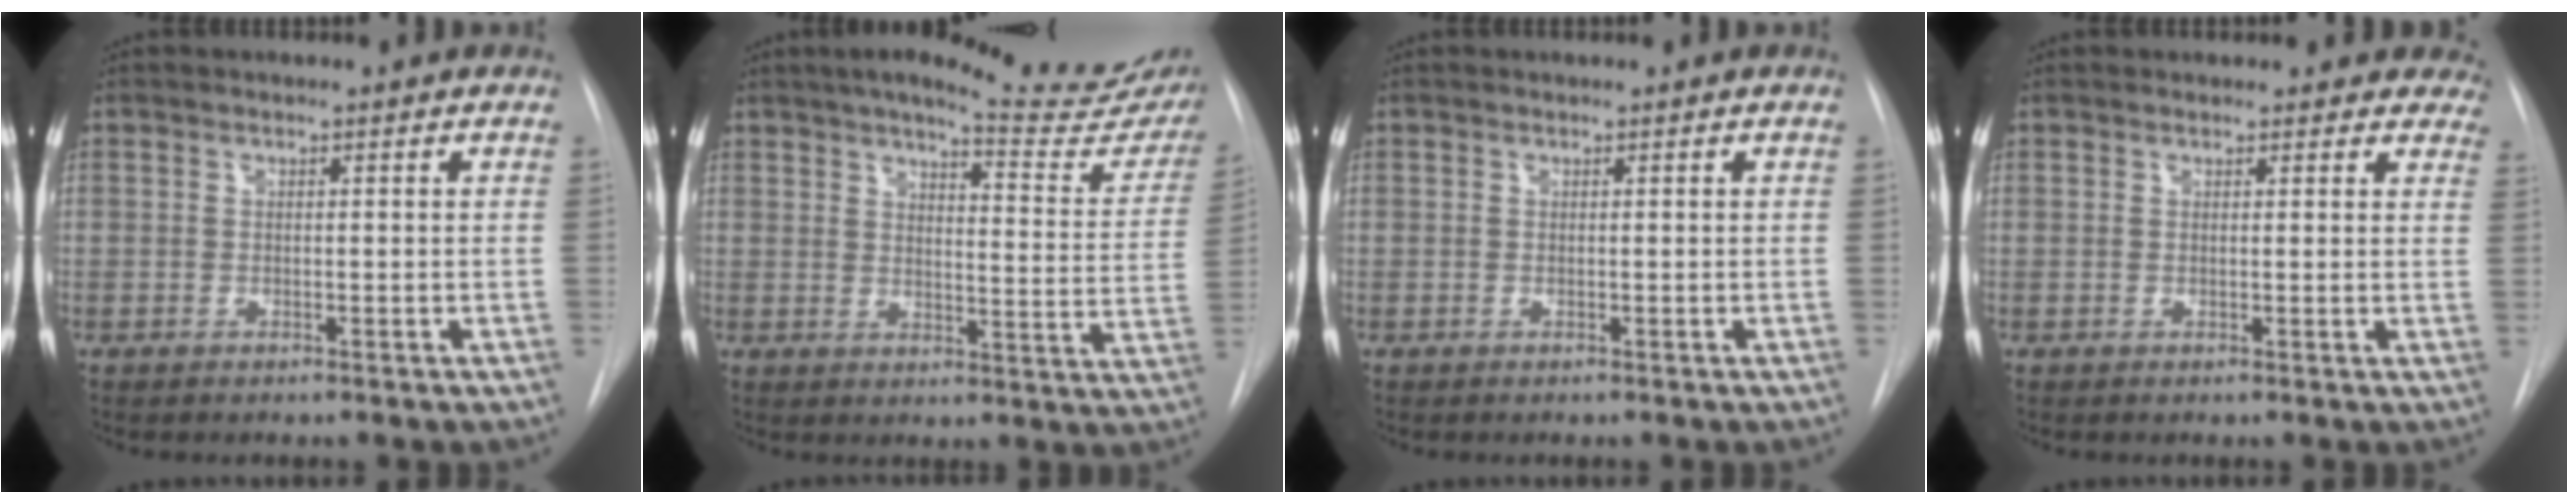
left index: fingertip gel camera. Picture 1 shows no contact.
{"total": 21.0, "force": [18.1, 3.6, 10.0], "torque": [-0.126, -0.055, 0.205]}
{"total": 0.0}
{"total": 7.0, "force": [6.3, 2.9, 0.7], "torque": [0.038, -0.013, 0.037]}